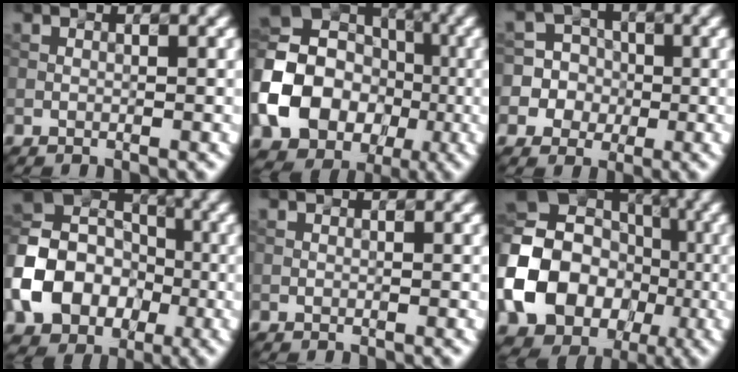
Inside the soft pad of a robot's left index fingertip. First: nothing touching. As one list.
[{"total": 13.4, "force": [-3.0, 11.3, 6.7], "torque": [-0.156, 0.001, -0.067]}, {"total": 8.2, "force": [-0.6, 8.1, 1.5], "torque": [-0.050, 0.022, -0.019]}, {"total": 10.2, "force": [-3.0, 8.2, 5.3], "torque": [-0.115, 0.000, -0.067]}, {"total": 0.0}, {"total": 15.0, "force": [-3.0, 12.6, 7.6], "torque": [-0.175, 0.002, -0.065]}]